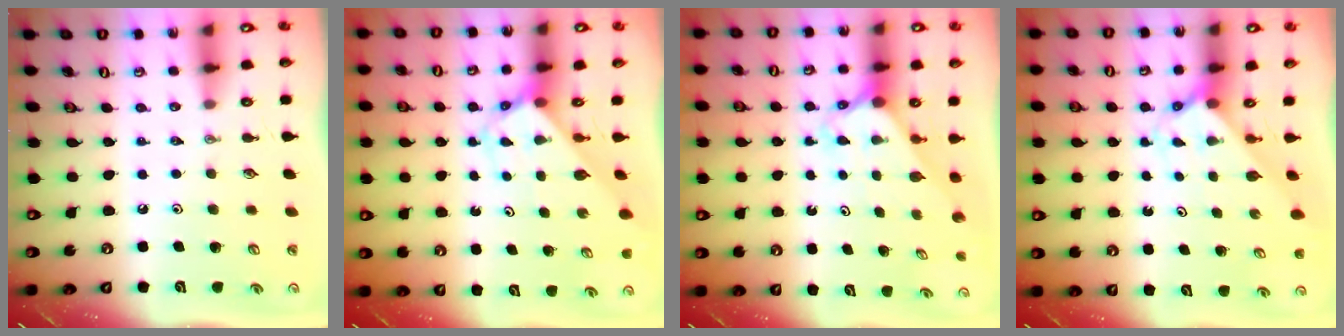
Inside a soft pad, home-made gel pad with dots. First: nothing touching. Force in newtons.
{"total": 2.9, "press": 2.9, "slide": 0.1}
{"total": 2.3, "press": 2.3, "slide": 0.2}
{"total": 2.4, "press": 2.4, "slide": 0.2}